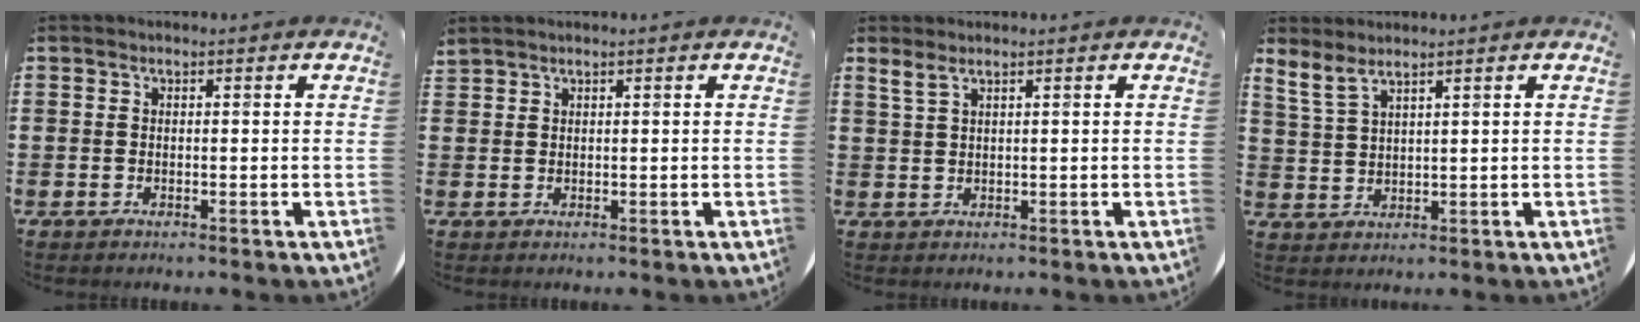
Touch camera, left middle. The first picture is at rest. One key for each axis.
{"total": 0.8, "fx": 0.8, "fy": -0.1, "fz": -0.1, "tx": -0.001, "ty": -0.001, "tz": 0.017}
{"total": 1.5, "fx": 1.1, "fy": 0.2, "fz": 0.9, "tx": -0.020, "ty": 0.002, "tz": 0.021}
{"total": 2.9, "fx": 2.6, "fy": 0.3, "fz": 1.3, "tx": -0.031, "ty": -0.003, "tz": 0.049}